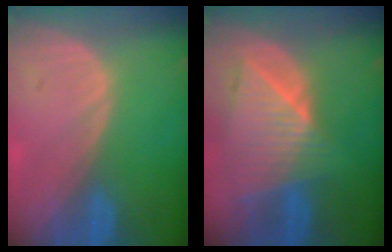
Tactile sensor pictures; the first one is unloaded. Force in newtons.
{"total": 9.0, "press": 8.0, "slide": 4.2}